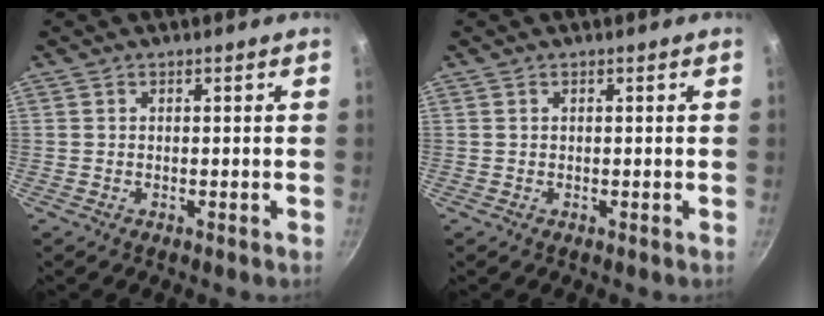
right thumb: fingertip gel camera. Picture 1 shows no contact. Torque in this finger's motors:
{"motor_torque": [-0.23, 0.08, 0.00, 0.00, 0.04]}